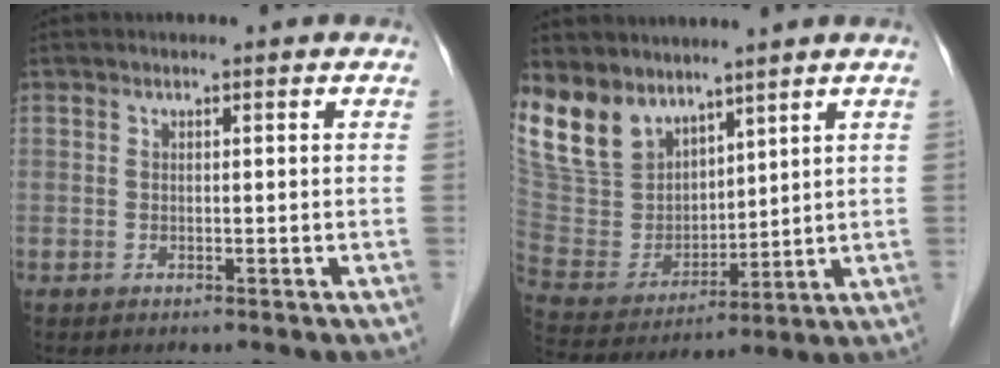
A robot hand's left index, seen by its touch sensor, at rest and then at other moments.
{"total": 12.1, "force": [9.5, 6.8, 3.4], "torque": [-0.090, 0.009, 0.208]}